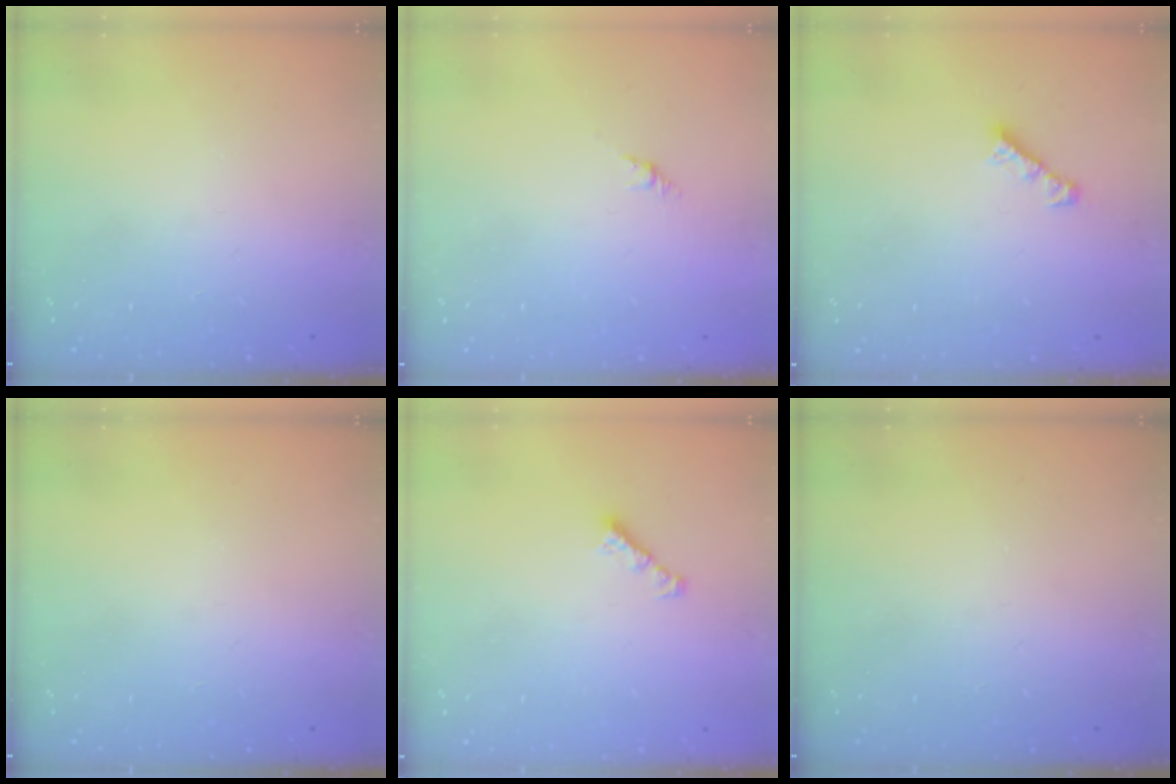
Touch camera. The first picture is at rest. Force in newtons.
{"total": 2.7, "press": 2.6, "slide": 0.7}
{"total": 3.0, "press": 3.0, "slide": 0.3}
{"total": 0.0}
{"total": 2.2, "press": 2.1, "slide": 0.6}
{"total": 0.0}